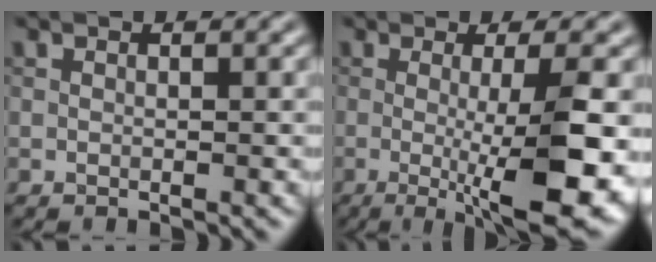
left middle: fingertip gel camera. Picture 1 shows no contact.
{"total": 9.7, "force": [-1.5, 2.0, 9.4], "torque": [-0.128, -0.017, -0.019]}